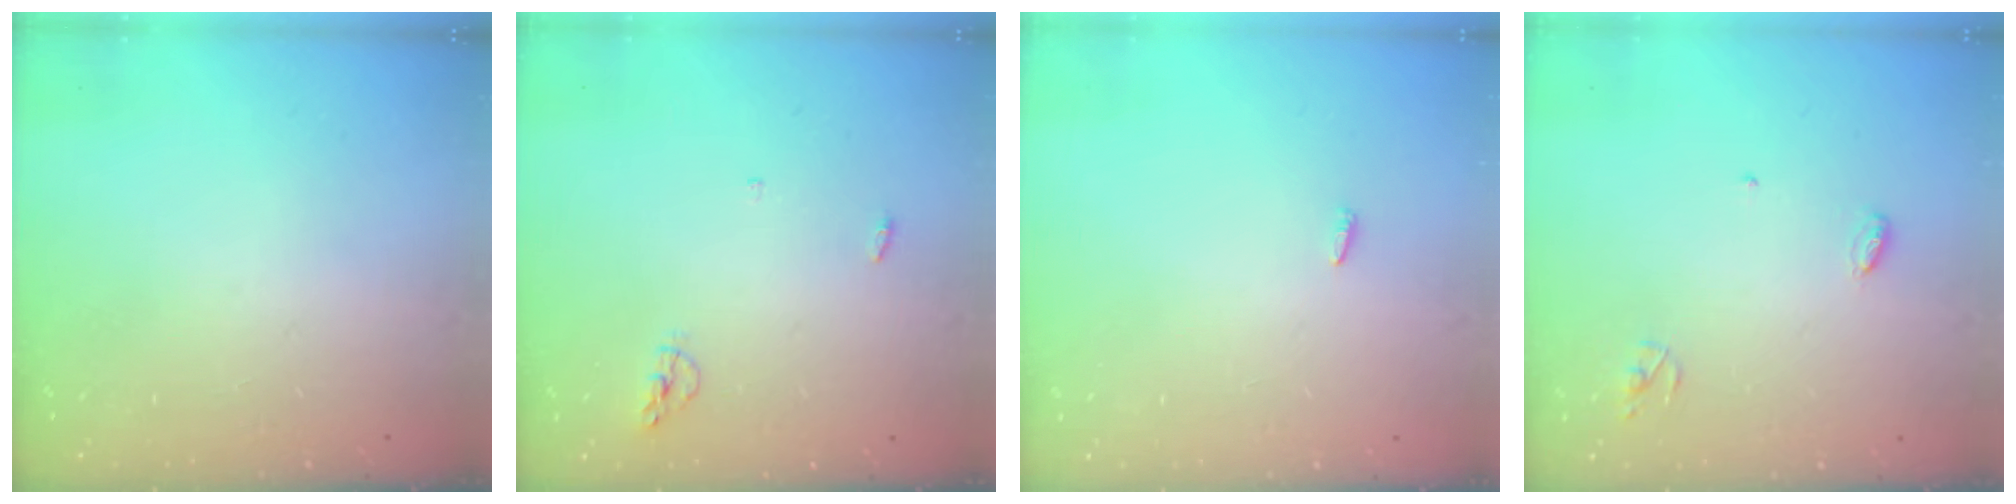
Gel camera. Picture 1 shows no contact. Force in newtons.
{"total": 4.3, "press": 4.1, "slide": 1.0}
{"total": 1.8, "press": 1.7, "slide": 0.6}
{"total": 3.5, "press": 3.5, "slide": 0.2}